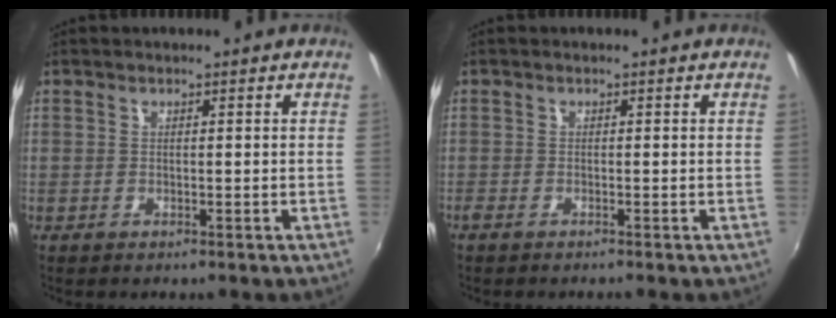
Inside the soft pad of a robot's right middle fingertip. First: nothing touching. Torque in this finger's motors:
{"motor_torque": [0.39, -0.34, 0.05, 0.04]}